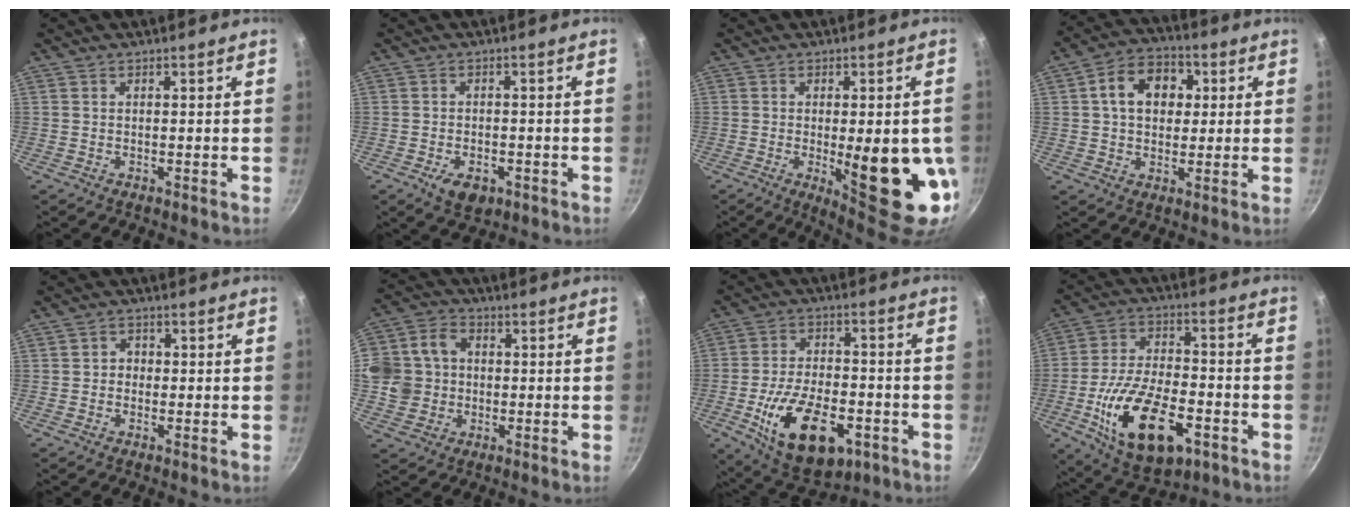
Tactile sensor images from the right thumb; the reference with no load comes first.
{"total": 5.3, "force": [-2.4, 3.2, 3.4], "torque": [-0.049, 0.010, -0.030]}
{"total": 17.3, "force": [-3.2, 5.0, 16.2], "torque": [-0.195, -0.010, -0.029]}
{"total": 11.3, "force": [2.4, 8.4, 7.2], "torque": [-0.085, 0.017, 0.024]}
{"total": 2.2, "force": [-0.2, 2.0, 0.9], "torque": [-0.002, 0.007, -0.008]}
{"total": 10.7, "force": [-0.1, 9.3, 5.2], "torque": [-0.070, 0.016, -0.013]}
{"total": 18.9, "force": [-7.0, 10.1, 14.3], "torque": [-0.223, 0.020, -0.106]}
{"total": 20.5, "force": [-7.5, 10.4, 15.9], "torque": [-0.271, 0.024, -0.123]}